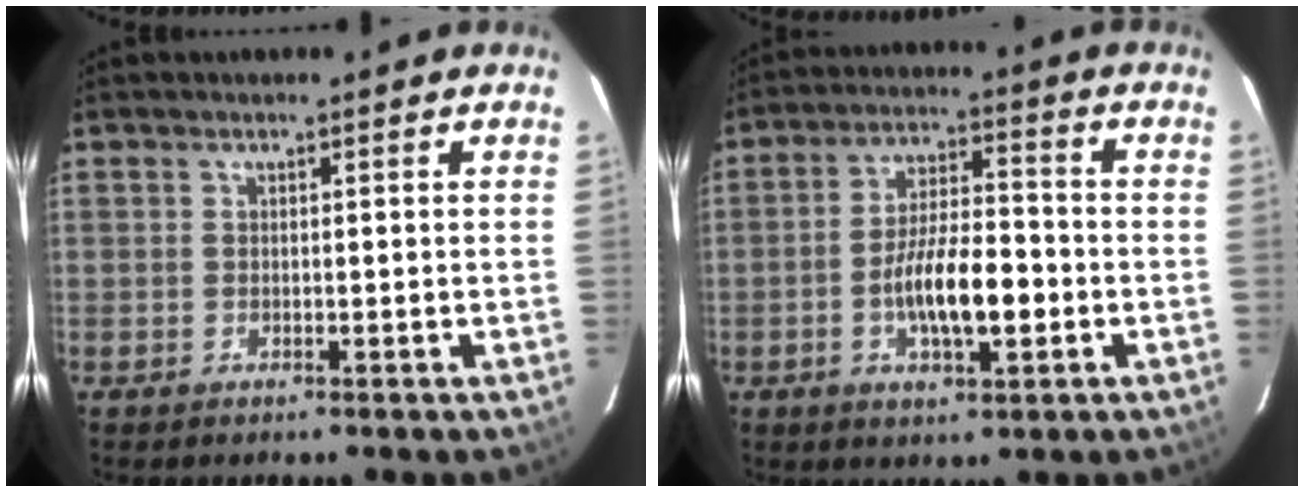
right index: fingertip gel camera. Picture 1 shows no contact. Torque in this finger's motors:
{"motor_torque": [0.45, -0.13, 0.42, 0.13]}